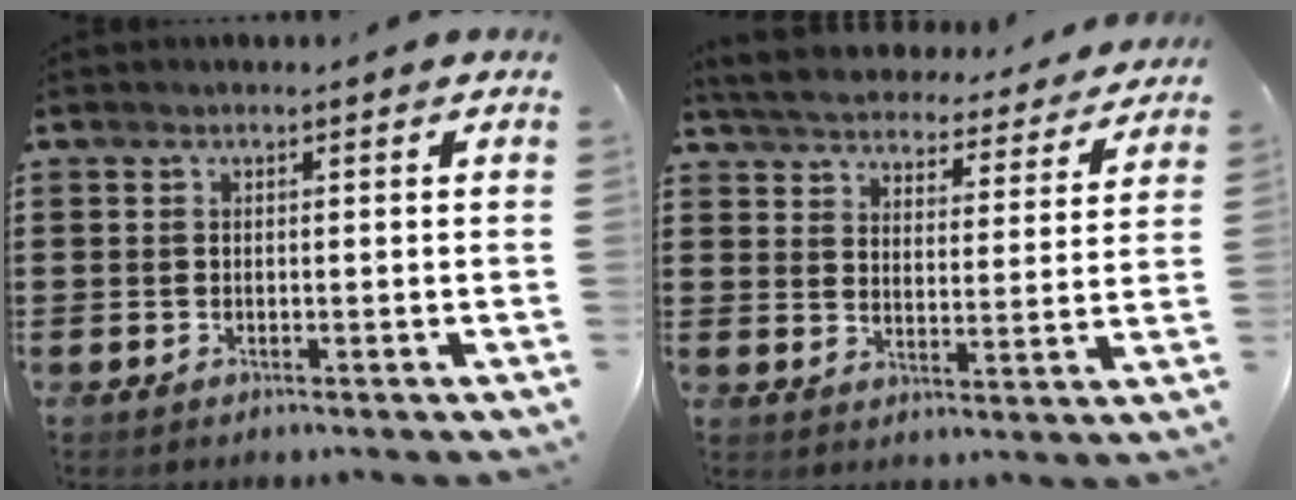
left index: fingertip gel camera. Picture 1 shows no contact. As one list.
[{"total": 5.1, "force": [5.1, 0.1, 0.2], "torque": [-0.034, -0.042, 0.085]}]